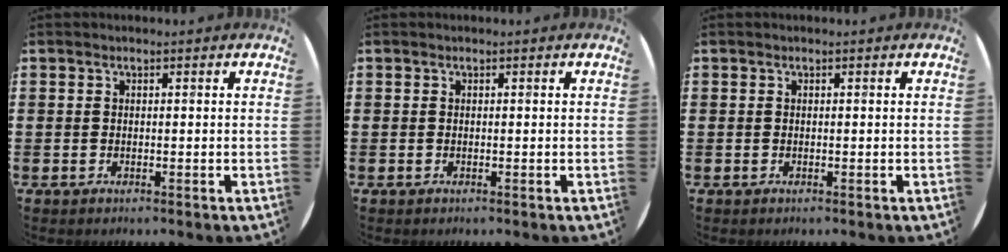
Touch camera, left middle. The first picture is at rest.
{"total": 0.0}
{"total": 0.0}